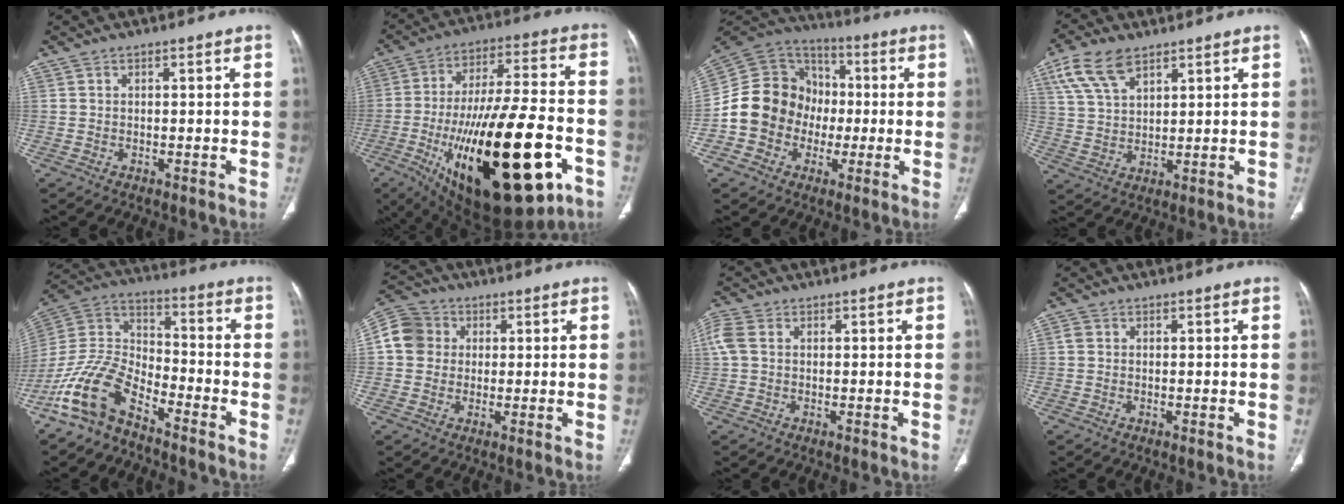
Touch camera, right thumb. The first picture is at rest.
{"total": 34.4, "force": [-11.4, 12.7, 29.8], "torque": [-0.481, 0.020, -0.159]}
{"total": 16.1, "force": [-2.9, 14.5, 6.4], "torque": [-0.090, 0.052, -0.054]}
{"total": 9.8, "force": [5.8, 5.1, 6.0], "torque": [-0.116, -0.010, 0.119]}
{"total": 13.3, "force": [-9.3, 6.0, 7.4], "torque": [-0.147, 0.073, -0.191]}
{"total": 8.2, "force": [1.3, 7.4, 3.2], "torque": [-0.048, 0.015, 0.014]}
{"total": 3.9, "force": [0.8, 2.7, 2.7], "torque": [-0.089, 0.017, 0.015]}
{"total": 1.0, "force": [0.1, 0.9, 0.5], "torque": [-0.008, 0.003, 0.002]}